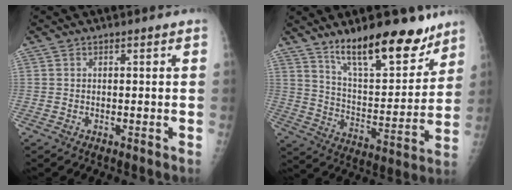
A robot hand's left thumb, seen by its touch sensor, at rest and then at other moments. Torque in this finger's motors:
{"motor_torque": [0.44, 0.19, 0.96, -1.25, 0.14]}